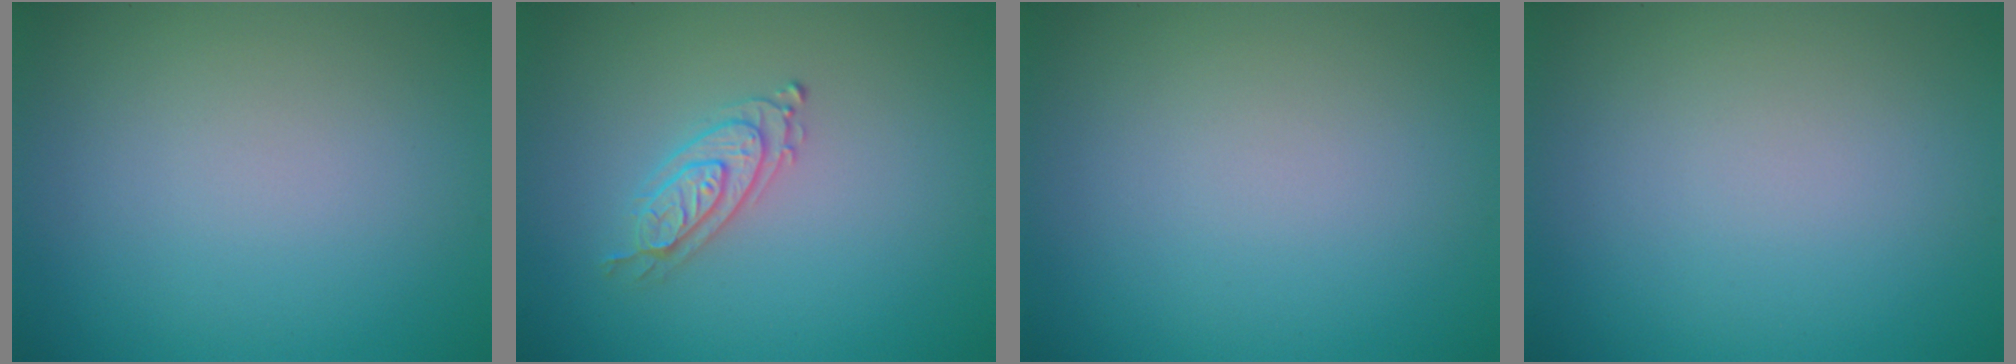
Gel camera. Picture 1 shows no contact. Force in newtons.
{"total": 2.2, "press": 2.1, "slide": 0.6}
{"total": 0.0}
{"total": 0.0}